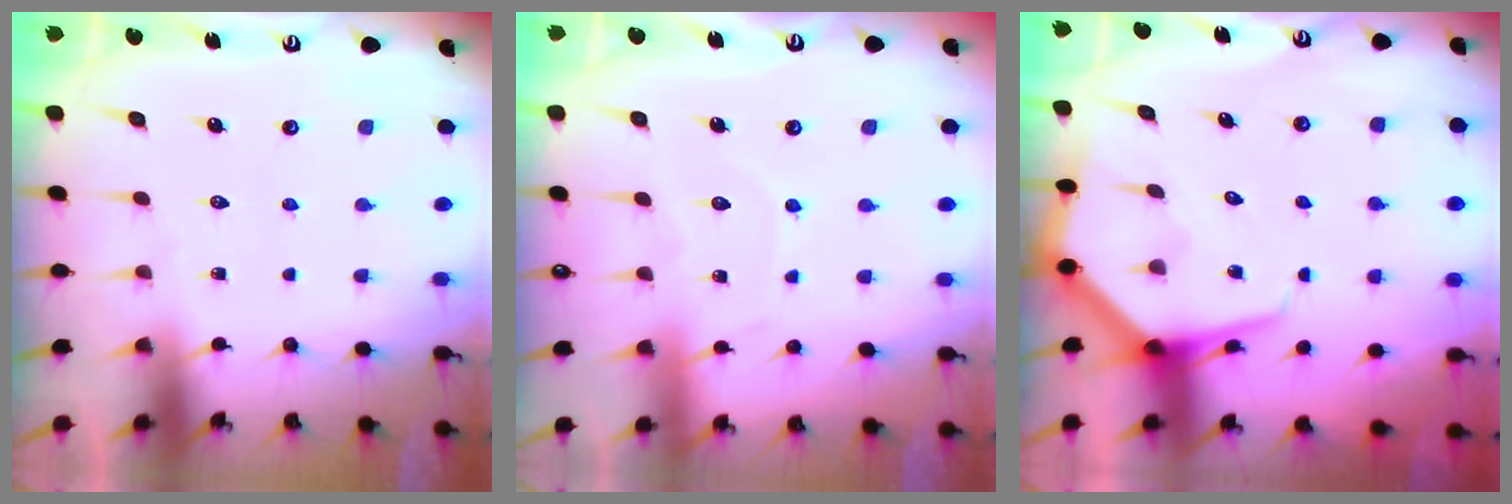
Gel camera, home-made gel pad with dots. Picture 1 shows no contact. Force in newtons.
{"total": 6.4, "press": 6.3, "slide": 0.6}
{"total": 6.4, "press": 6.4, "slide": 0.7}